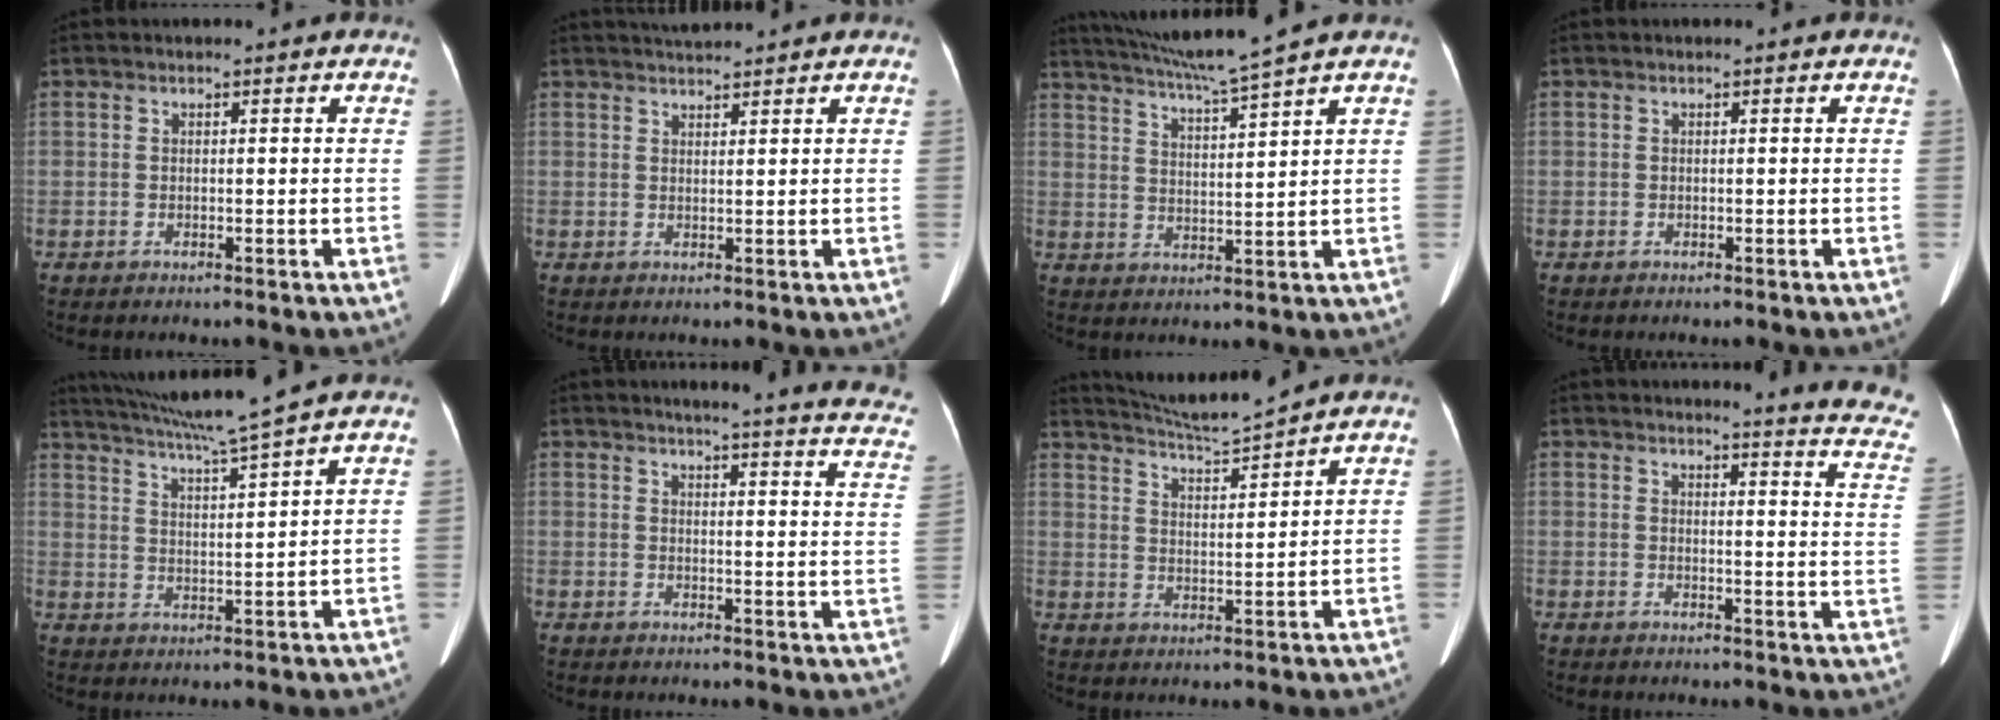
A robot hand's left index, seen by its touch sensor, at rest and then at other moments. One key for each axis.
{"total": 2.6, "fx": 2.6, "fy": -0.2, "fz": 0.5, "tx": -0.008, "ty": 0.019, "tz": 0.049}
{"total": 8.7, "fx": 7.6, "fy": -2.1, "fz": 3.6, "tx": -0.068, "ty": -0.001, "tz": 0.134}
{"total": 0.0}
{"total": 9.9, "fx": 8.6, "fy": -2.4, "fz": 4.4, "tx": -0.081, "ty": -0.004, "tz": 0.145}
{"total": 19.2, "fx": 17.2, "fy": 1.0, "fz": 8.6, "tx": -0.098, "ty": -0.062, "tz": 0.177}
{"total": 6.6, "fx": 6.3, "fy": -1.7, "fz": 1.1, "tx": -0.033, "ty": -0.007, "tz": 0.121}
{"total": 11.3, "fx": 10.8, "fy": -0.3, "fz": 3.2, "tx": -0.019, "ty": -0.090, "tz": 0.088}